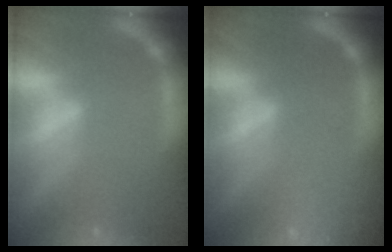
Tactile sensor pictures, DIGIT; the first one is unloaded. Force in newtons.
{"total": 9.0}